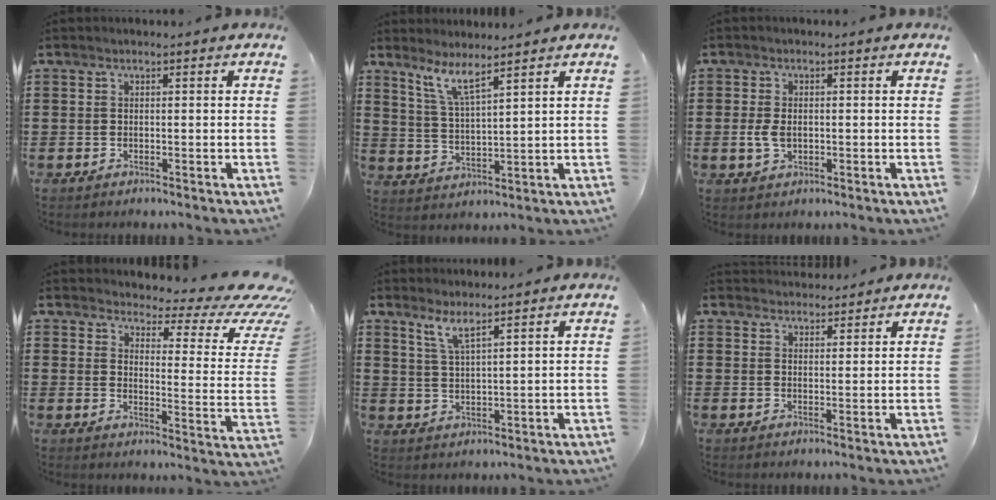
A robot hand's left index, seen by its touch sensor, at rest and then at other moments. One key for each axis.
{"total": 5.6, "fx": 4.3, "fy": 0.2, "fz": 3.6, "tx": -0.084, "ty": -0.015, "tz": 0.074}
{"total": 3.1, "fx": -0.4, "fy": 1.9, "fz": 2.4, "tx": -0.063, "ty": -0.002, "tz": -0.011}
{"total": 5.4, "fx": 4.1, "fy": 1.6, "fz": 3.1, "tx": -0.056, "ty": -0.035, "tz": 0.064}
{"total": 3.7, "fx": 2.9, "fy": -0.1, "fz": 2.2, "tx": -0.053, "ty": -0.006, "tz": 0.053}
{"total": 2.4, "fx": 2.3, "fy": 0.5, "fz": -0.2, "tx": -0.002, "ty": -0.004, "tz": 0.045}